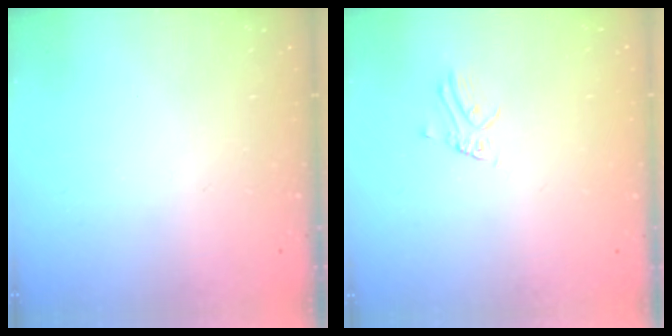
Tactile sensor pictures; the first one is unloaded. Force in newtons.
{"total": 1.8, "press": 1.8, "slide": 0.1}